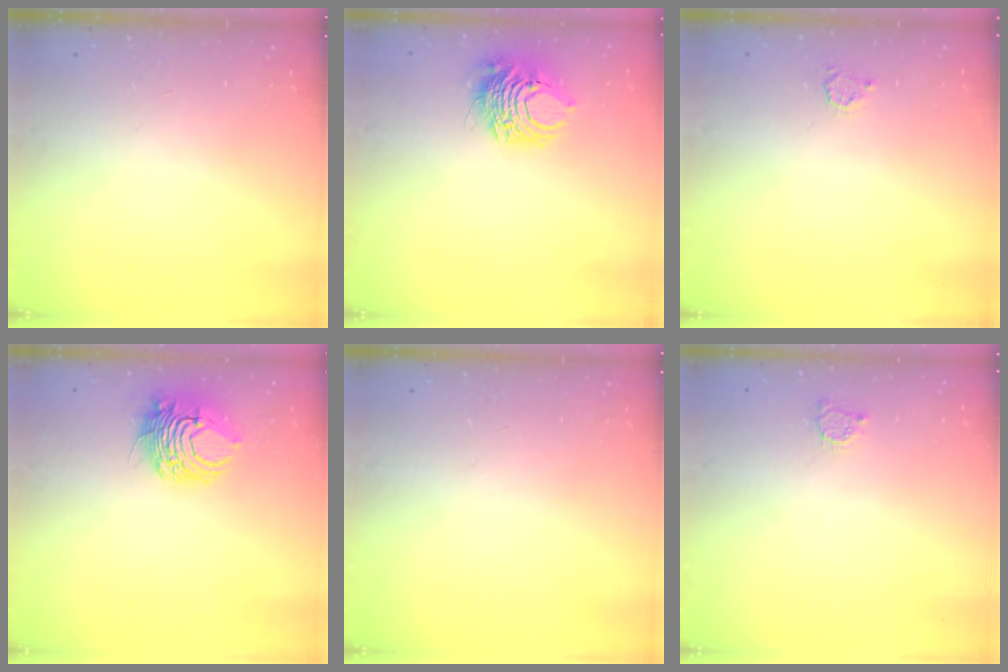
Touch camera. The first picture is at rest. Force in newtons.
{"total": 8.3, "press": 8.2, "slide": 1.2}
{"total": 3.0, "press": 3.0, "slide": 0.4}
{"total": 8.5, "press": 8.4, "slide": 0.8}
{"total": 0.0}
{"total": 2.2, "press": 2.2, "slide": 0.3}